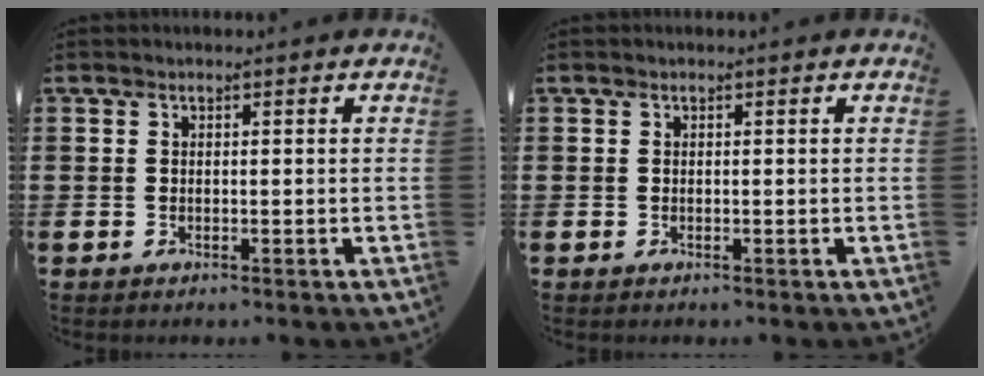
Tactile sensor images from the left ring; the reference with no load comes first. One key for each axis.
{"total": 0.0}